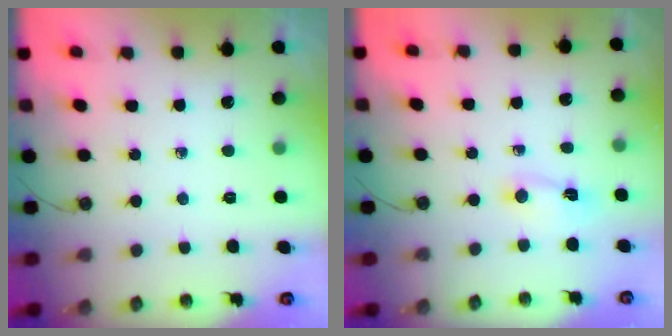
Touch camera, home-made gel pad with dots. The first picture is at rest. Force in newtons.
{"total": 1.5, "press": 1.4, "slide": 0.4}